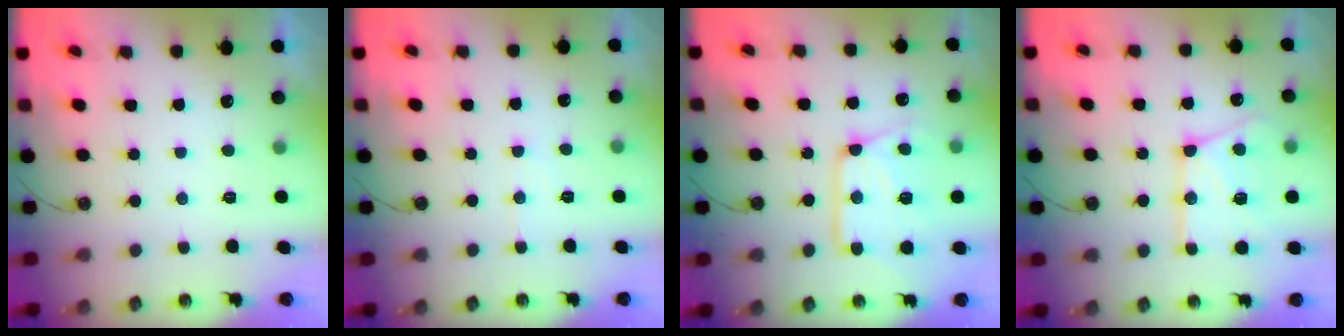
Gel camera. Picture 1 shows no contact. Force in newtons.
{"total": 4.9, "press": 4.9, "slide": 0.6}
{"total": 14.8, "press": 14.8, "slide": 1.0}
{"total": 16.3, "press": 16.2, "slide": 1.7}